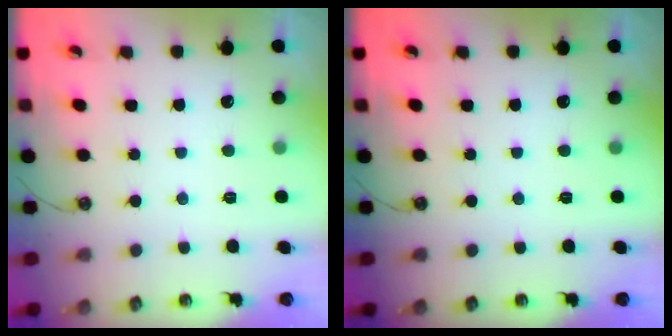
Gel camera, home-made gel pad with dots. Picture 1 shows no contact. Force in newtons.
{"total": 0.0}